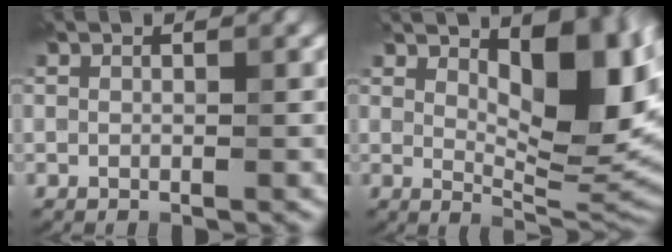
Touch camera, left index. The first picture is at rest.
{"total": 10.5, "force": [3.7, 4.1, 8.9], "torque": [-0.122, -0.004, 0.060]}